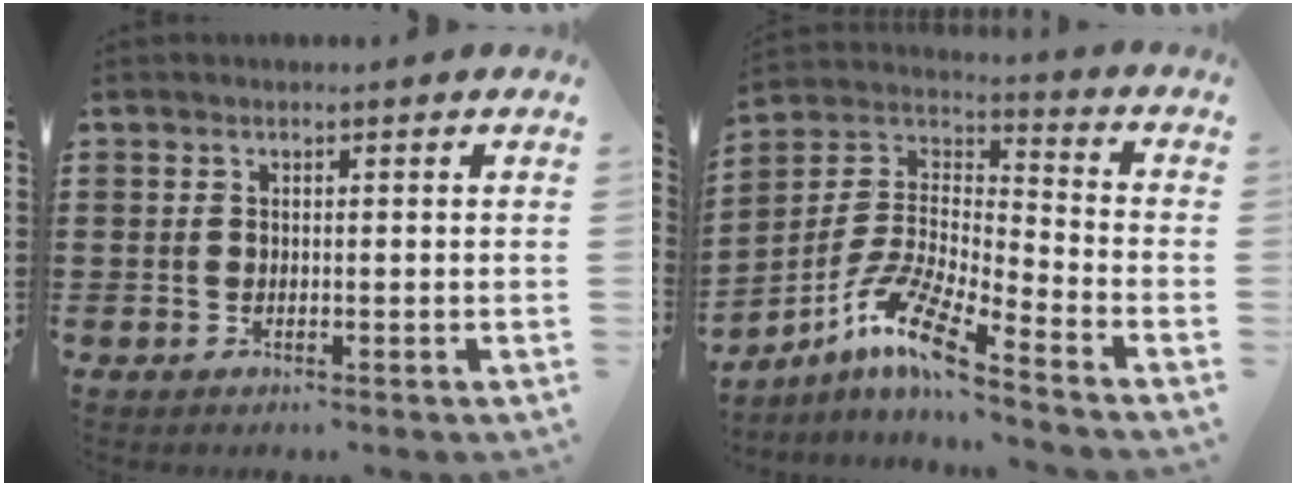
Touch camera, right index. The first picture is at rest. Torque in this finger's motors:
{"motor_torque": [-0.19, 0.34, 0.01, 0.01]}